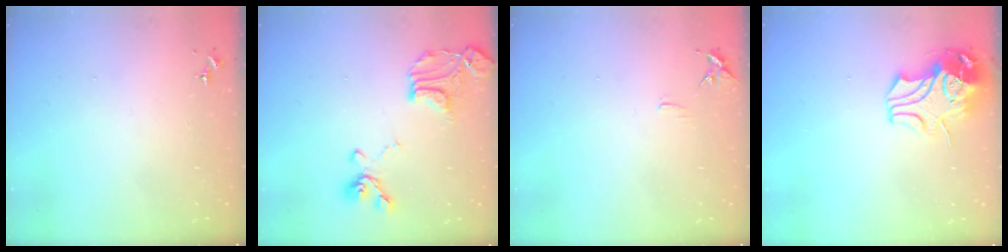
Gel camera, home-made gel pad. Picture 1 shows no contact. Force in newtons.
{"total": 17.9, "press": 17.8, "slide": 1.9}
{"total": 6.8, "press": 6.7, "slide": 0.7}
{"total": 11.6, "press": 11.5, "slide": 1.5}